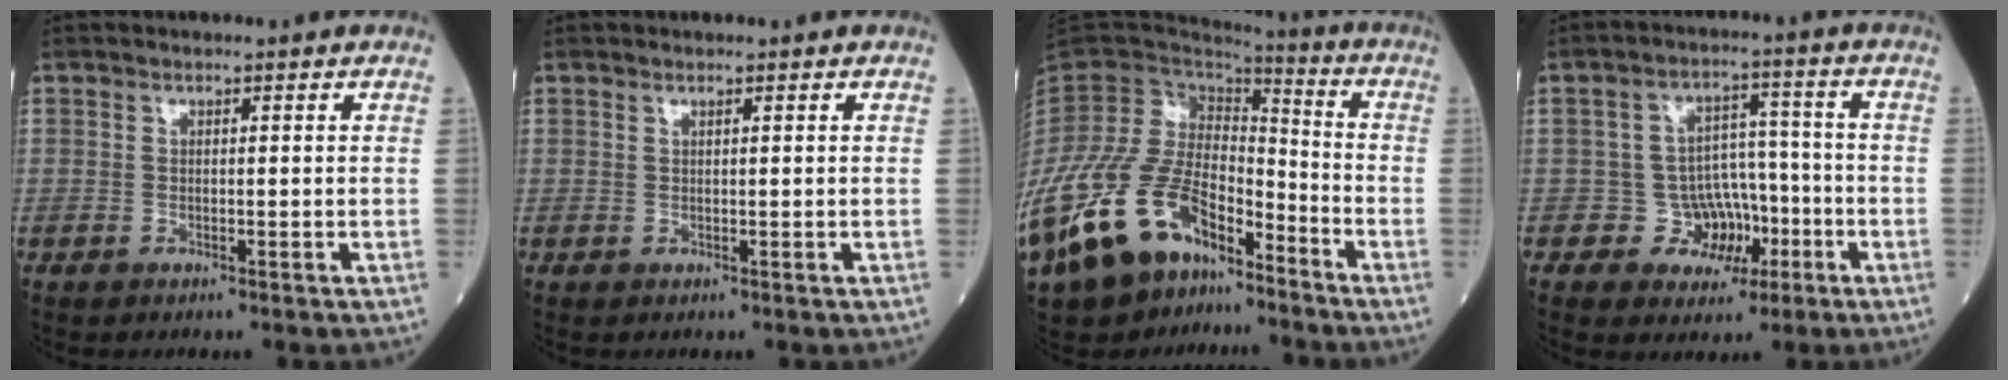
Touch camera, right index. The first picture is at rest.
{"total": 0.0}
{"total": 23.4, "force": [-14.2, 11.4, 14.7], "torque": [-0.345, 0.001, -0.254]}
{"total": 6.7, "force": [-2.5, 6.0, 1.4], "torque": [0.001, 0.023, -0.033]}